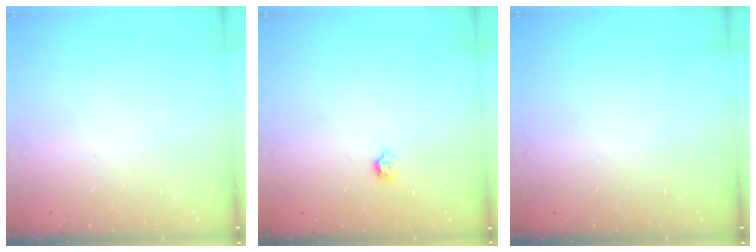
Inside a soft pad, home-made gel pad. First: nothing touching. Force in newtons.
{"total": 3.2, "press": 3.1, "slide": 0.7}
{"total": 0.0}